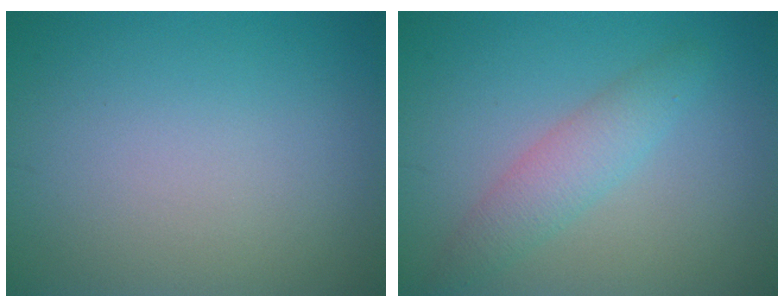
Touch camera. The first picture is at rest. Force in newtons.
{"total": 2.9, "press": 2.9, "slide": 0.1}